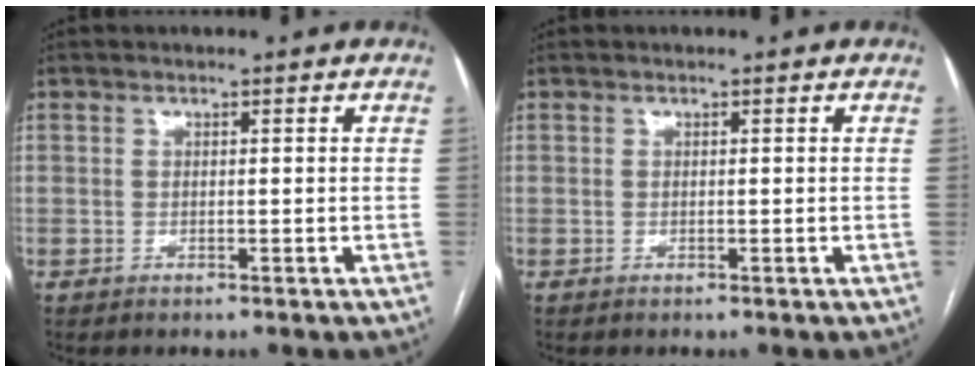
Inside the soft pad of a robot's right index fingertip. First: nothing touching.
{"total": 0.0}